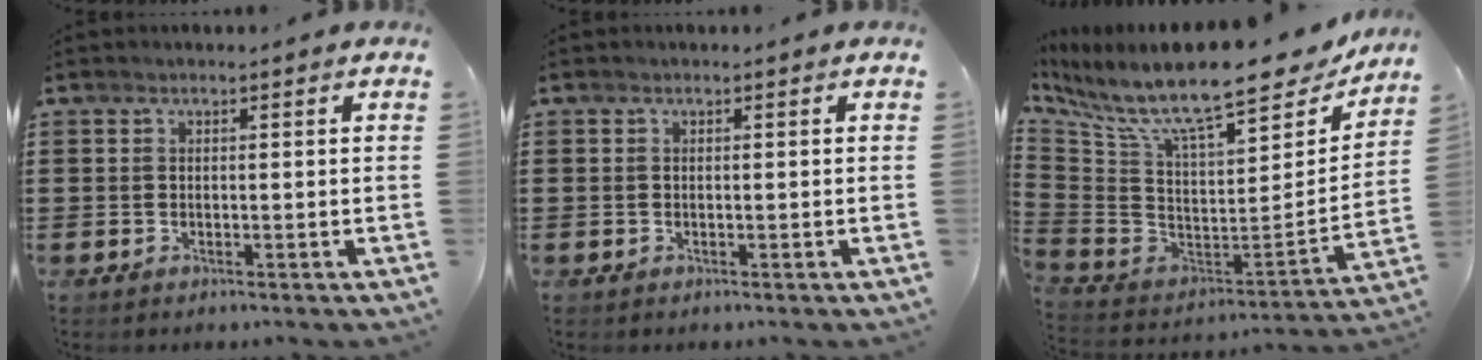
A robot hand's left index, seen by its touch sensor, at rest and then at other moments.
{"total": 0.0}
{"total": 13.6, "force": [10.2, 2.9, 8.5], "torque": [-0.177, -0.076, 0.170]}